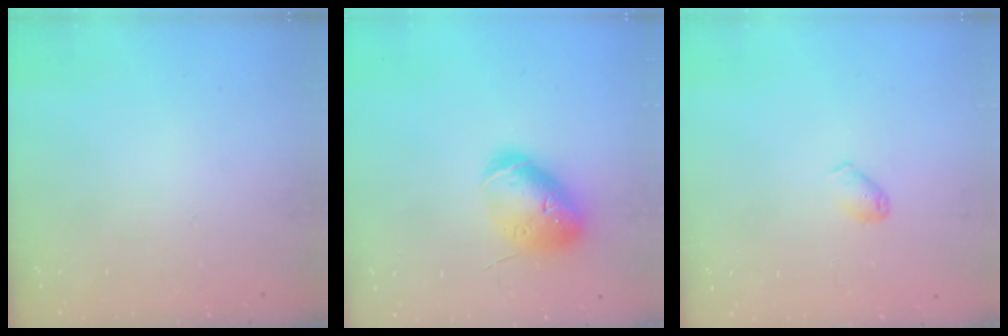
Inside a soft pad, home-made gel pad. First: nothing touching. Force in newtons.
{"total": 12.6, "press": 12.5, "slide": 1.3}
{"total": 3.7, "press": 3.7, "slide": 0.6}